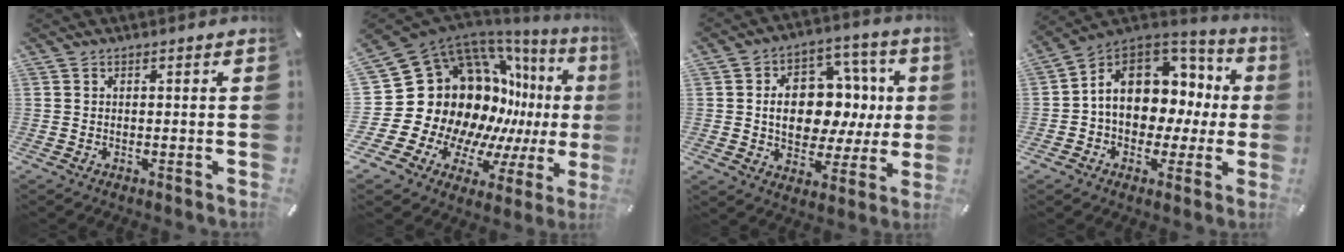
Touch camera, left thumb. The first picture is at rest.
{"total": 23.1, "force": [3.0, 18.8, 13.1], "torque": [-0.183, -0.112, 0.121]}
{"total": 15.2, "force": [1.0, 11.6, 9.8], "torque": [-0.147, -0.002, 0.029]}
{"total": 12.9, "force": [2.1, 10.3, 7.4], "torque": [-0.115, -0.014, 0.044]}